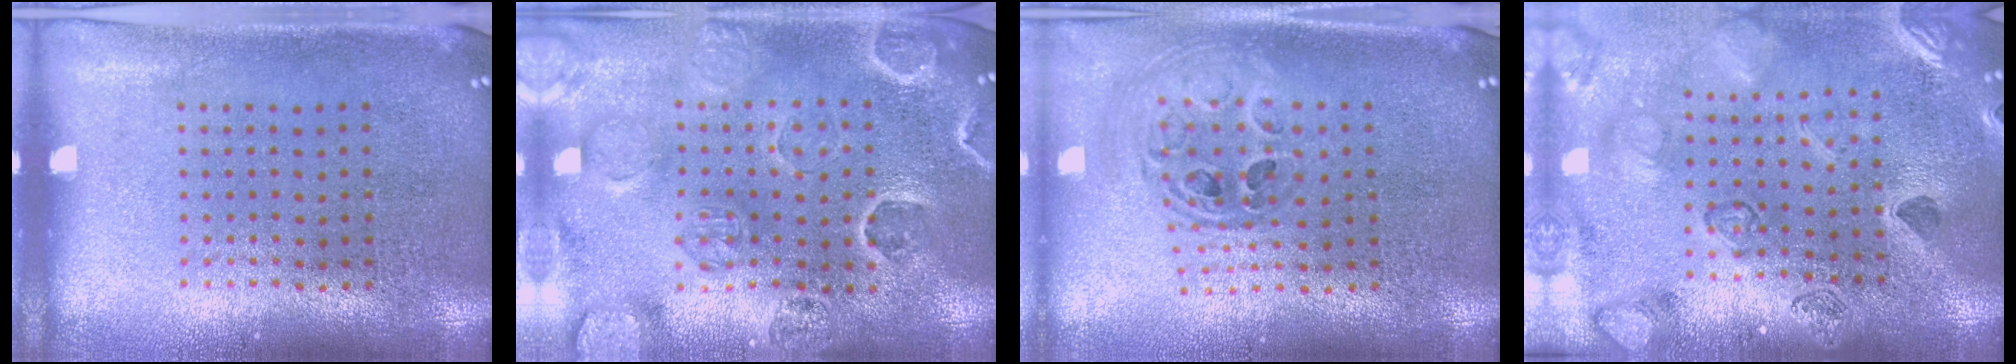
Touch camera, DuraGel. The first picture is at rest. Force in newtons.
{"total": 2.8, "press": 2.7, "slide": 0.6}
{"total": 1.0, "press": 1.0, "slide": 0.2}
{"total": 2.3, "press": 2.3, "slide": 0.3}